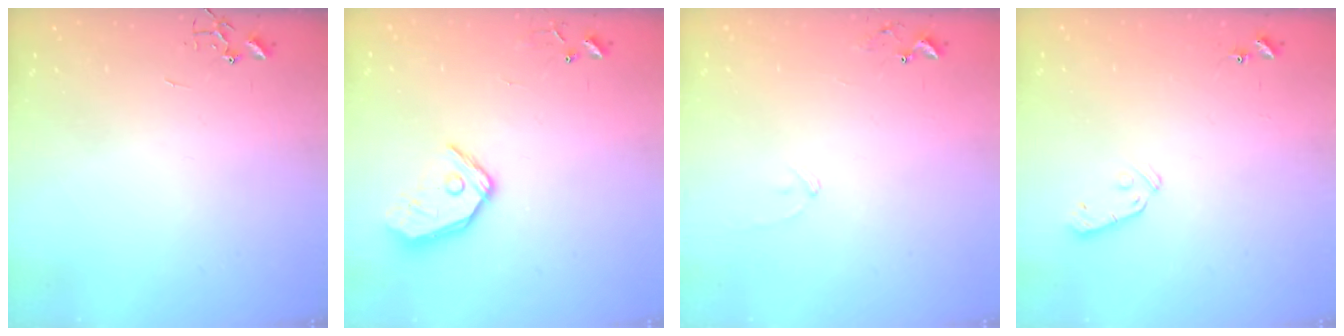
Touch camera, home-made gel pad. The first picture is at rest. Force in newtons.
{"total": 12.4, "press": 12.2, "slide": 2.1}
{"total": 7.8, "press": 7.7, "slide": 0.5}
{"total": 5.9, "press": 5.9, "slide": 0.6}